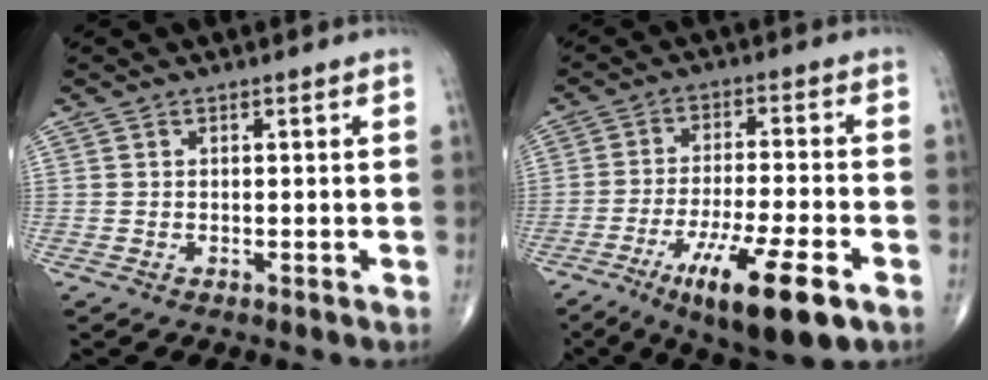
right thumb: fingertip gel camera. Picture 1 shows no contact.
{"total": 15.2, "force": [-7.5, 3.3, 12.8], "torque": [-0.221, 0.009, -0.117]}